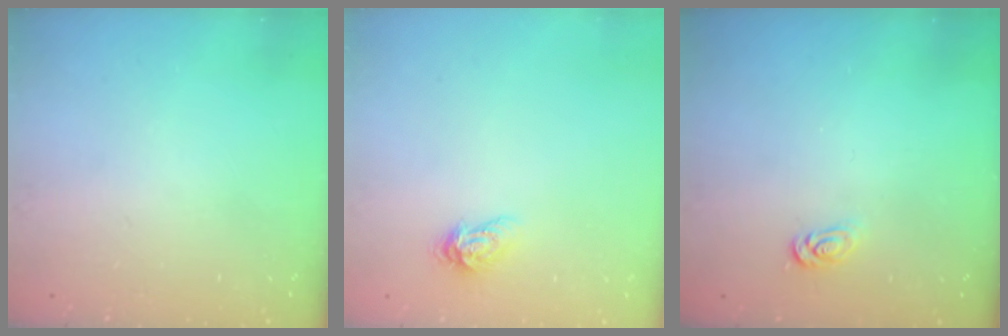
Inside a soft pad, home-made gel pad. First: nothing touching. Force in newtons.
{"total": 4.9, "press": 4.9, "slide": 0.6}
{"total": 2.6, "press": 2.6, "slide": 0.4}